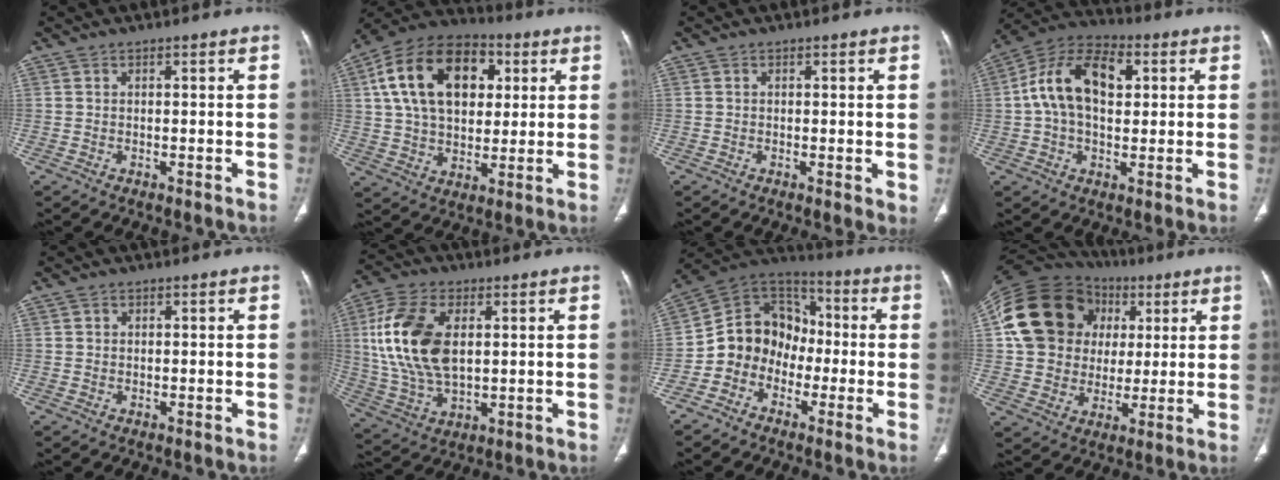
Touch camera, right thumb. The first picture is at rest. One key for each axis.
{"total": 21.8, "fx": 5.9, "fy": 14.3, "fz": 15.3, "tx": -0.248, "ty": 0.007, "tz": 0.095}
{"total": 1.5, "fx": 0.1, "fy": 0.4, "fz": 1.4, "tx": -0.022, "ty": -0.008, "tz": -0.002}
{"total": 14.9, "fx": 2.8, "fy": 9.1, "fz": 11.4, "tx": -0.191, "ty": 0.026, "tz": 0.043}
{"total": 0.7, "fx": 0.3, "fy": 0.6, "fz": 0.1, "tx": 0.005, "ty": 0.000, "tz": 0.005}
{"total": 17.1, "fx": 3.2, "fy": 9.8, "fz": 13.6, "tx": -0.275, "ty": -0.006, "tz": 0.064}
{"total": 12.3, "fx": -3.2, "fy": 10.7, "fz": 5.3, "tx": -0.053, "ty": 0.063, "tz": -0.073}
{"total": 23.2, "fx": 6.5, "fy": 19.2, "fz": 11.2, "tx": -0.177, "ty": 0.039, "tz": 0.121}